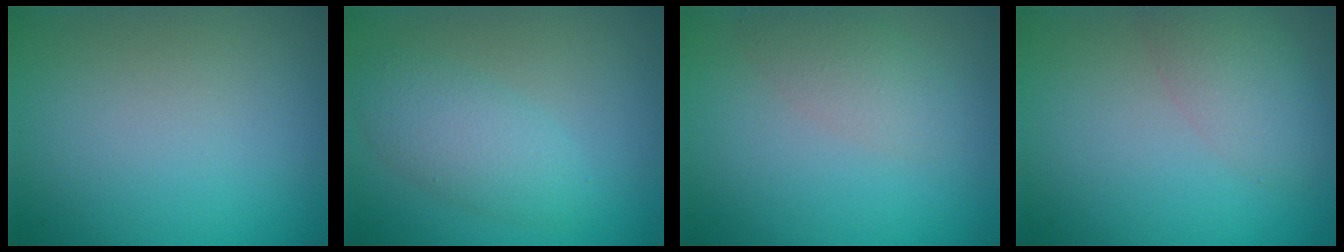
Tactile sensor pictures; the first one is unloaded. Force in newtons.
{"total": 3.3, "press": 3.3, "slide": 0.0}
{"total": 2.3, "press": 2.3, "slide": 0.1}
{"total": 3.1, "press": 3.1, "slide": 0.2}